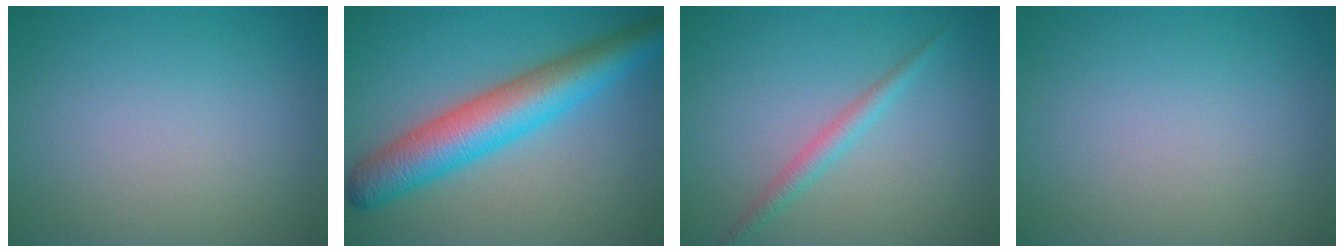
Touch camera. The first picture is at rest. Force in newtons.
{"total": 7.9, "press": 7.9, "slide": 0.1}
{"total": 1.8, "press": 1.8, "slide": 0.0}
{"total": 0.0}